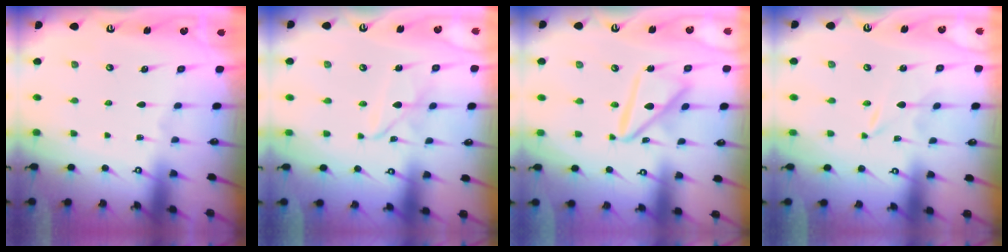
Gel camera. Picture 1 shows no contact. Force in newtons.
{"total": 3.8, "press": 3.8, "slide": 0.3}
{"total": 14.2, "press": 14.1, "slide": 1.4}
{"total": 0.0}